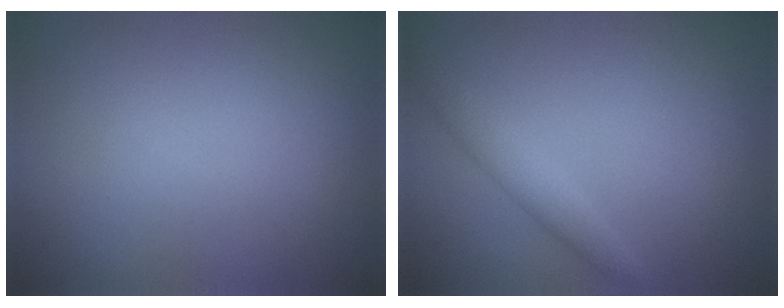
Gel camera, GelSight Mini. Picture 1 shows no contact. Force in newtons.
{"total": 1.9, "press": 1.9, "slide": 0.1}